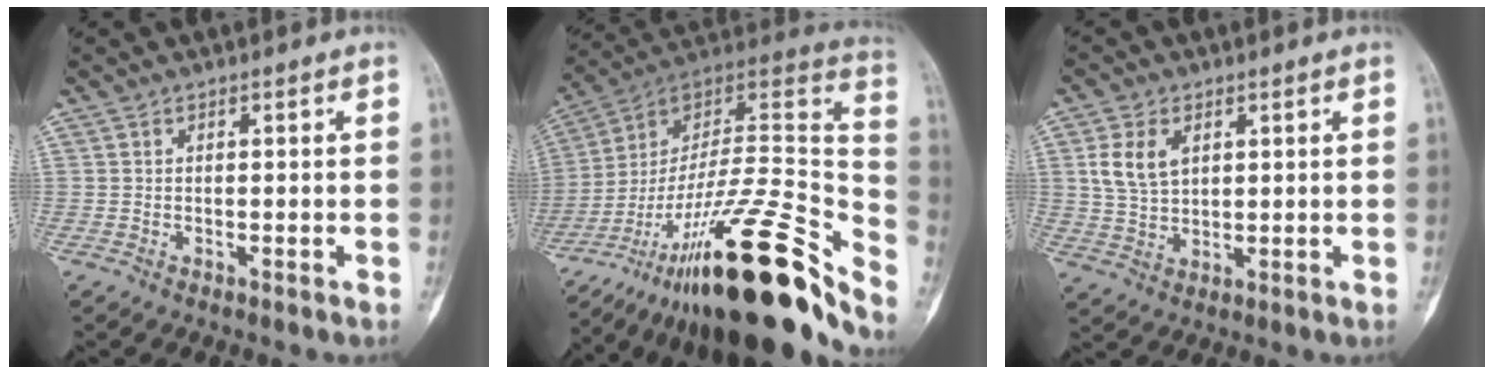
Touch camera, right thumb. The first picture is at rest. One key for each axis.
{"total": 36.9, "fx": -24.6, "fy": 8.9, "fz": 26.0, "tx": -0.337, "ty": 0.067, "tz": -0.387}
{"total": 6.9, "fx": 2.3, "fy": 4.5, "fz": 4.7, "tx": -0.087, "ty": -0.003, "tz": 0.052}